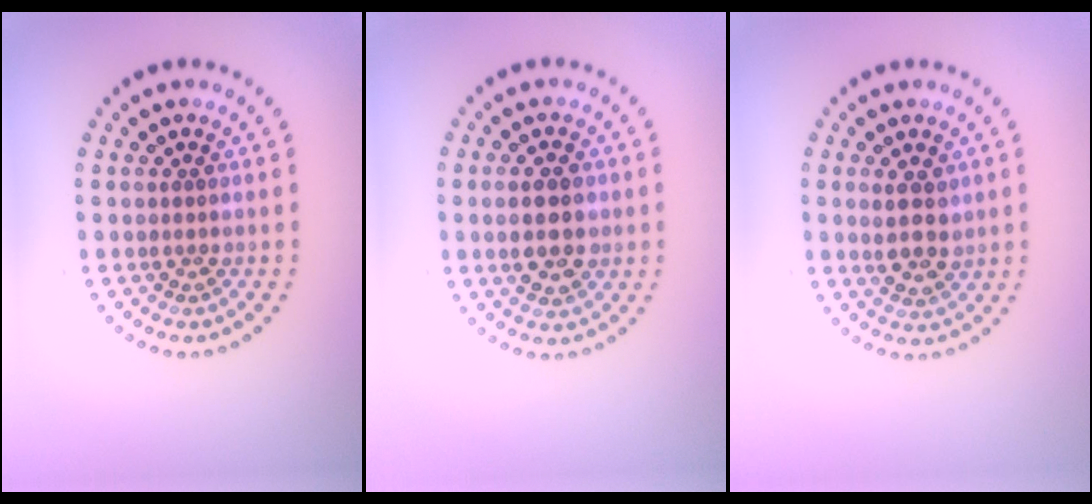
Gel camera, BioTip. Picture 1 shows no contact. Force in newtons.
{"total": 4.6, "press": 4.6, "slide": 0.4}
{"total": 3.0, "press": 2.9, "slide": 0.8}